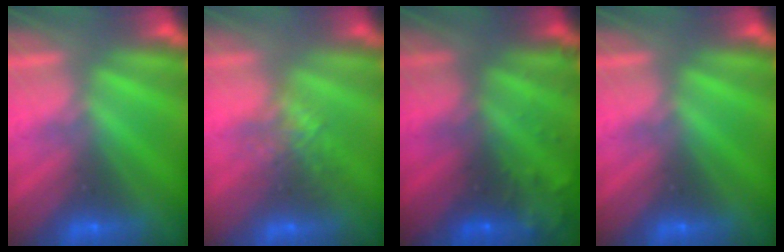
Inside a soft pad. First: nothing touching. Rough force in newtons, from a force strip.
{"total": 3.9}
{"total": 6.7}
{"total": 0.0}